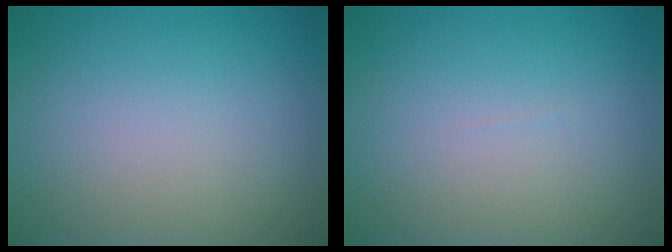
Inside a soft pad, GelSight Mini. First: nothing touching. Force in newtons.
{"total": 0.0}